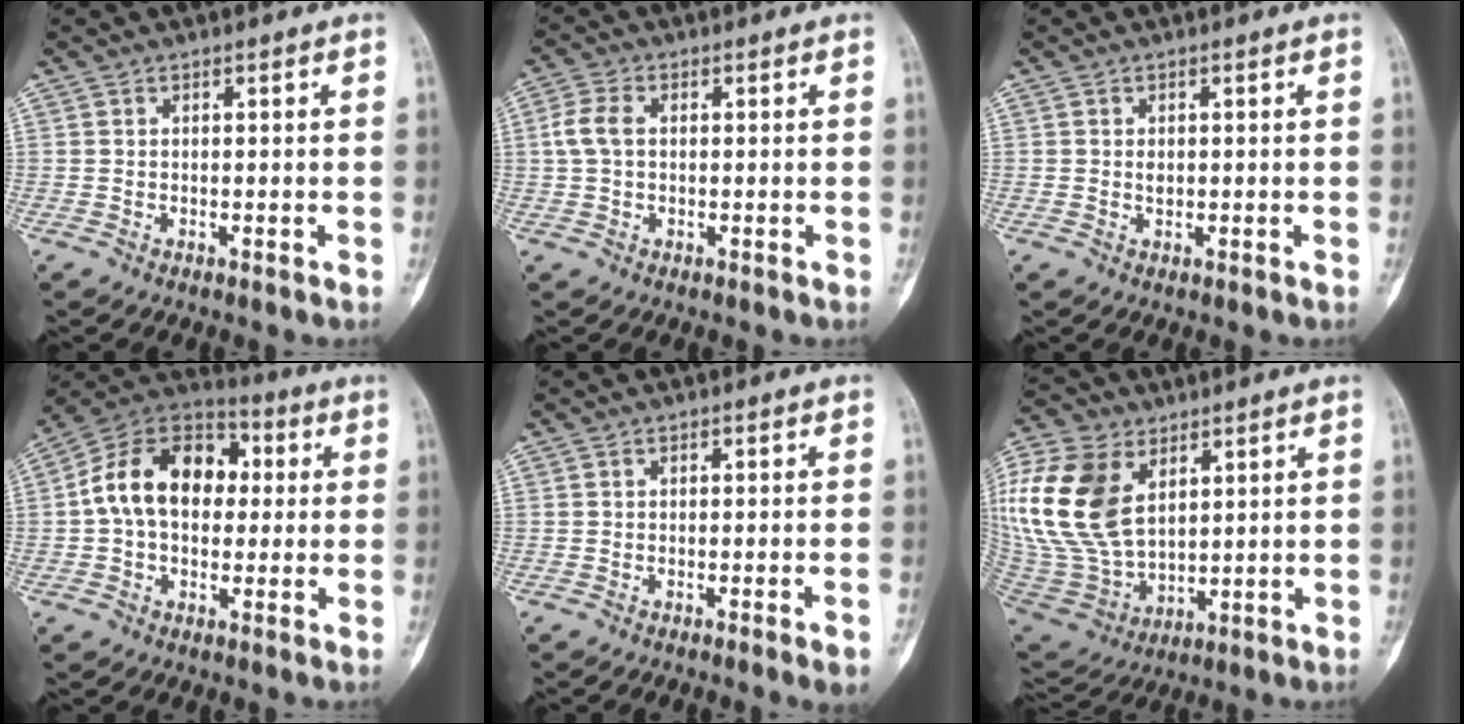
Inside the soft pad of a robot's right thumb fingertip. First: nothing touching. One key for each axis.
{"total": 4.6, "fx": 0.5, "fy": 3.0, "fz": 3.5, "tx": -0.084, "ty": 0.011, "tz": 0.005}
{"total": 1.1, "fx": 0.2, "fy": 0.8, "fz": 0.7, "tx": -0.005, "ty": -0.002, "tz": 0.006}
{"total": 16.7, "fx": 1.5, "fy": 11.5, "fz": 12.0, "tx": -0.178, "ty": 0.039, "tz": 0.012}
{"total": 3.1, "fx": -1.9, "fy": -0.3, "fz": 2.5, "tx": -0.038, "ty": 0.002, "tz": -0.027}
{"total": 23.4, "fx": 7.4, "fy": 15.0, "fz": 16.4, "tx": -0.369, "ty": -0.016, "tz": 0.149}